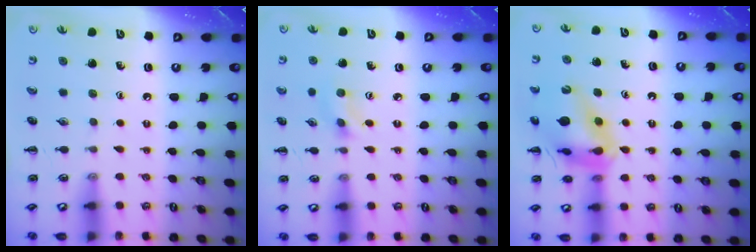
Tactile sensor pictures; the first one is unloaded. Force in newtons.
{"total": 1.6, "press": 1.5, "slide": 0.5}
{"total": 15.1, "press": 14.9, "slide": 2.7}